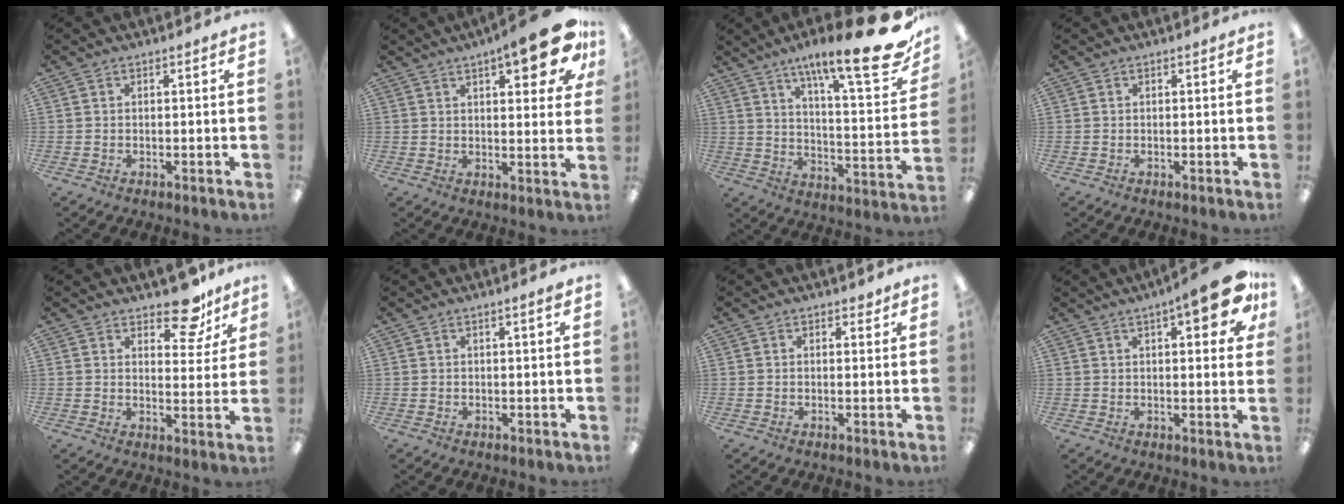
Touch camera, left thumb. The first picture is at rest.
{"total": 13.0, "force": [7.4, 3.8, 10.0], "torque": [-0.129, -0.035, 0.116]}
{"total": 21.1, "force": [14.5, 4.6, 14.6], "torque": [-0.218, -0.101, 0.229]}
{"total": 0.0}
{"total": 10.9, "force": [8.3, 4.8, 5.3], "torque": [-0.055, -0.052, 0.143]}
{"total": 0.9, "force": [0.5, 0.0, 0.7], "torque": [-0.014, 0.000, 0.009]}
{"total": 1.5, "force": [1.2, 0.9, 0.4], "torque": [0.000, -0.001, 0.020]}
{"total": 11.8, "force": [5.9, 3.8, 9.5], "torque": [-0.121, -0.021, 0.092]}